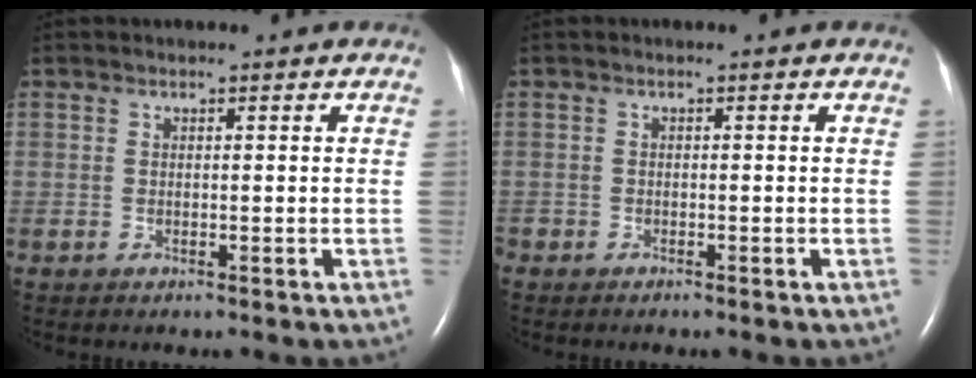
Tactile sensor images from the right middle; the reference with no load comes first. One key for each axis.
{"total": 0.6, "fx": -0.5, "fy": 0.3, "fz": 0.1, "tx": -0.007, "ty": 0.000, "tz": -0.012}